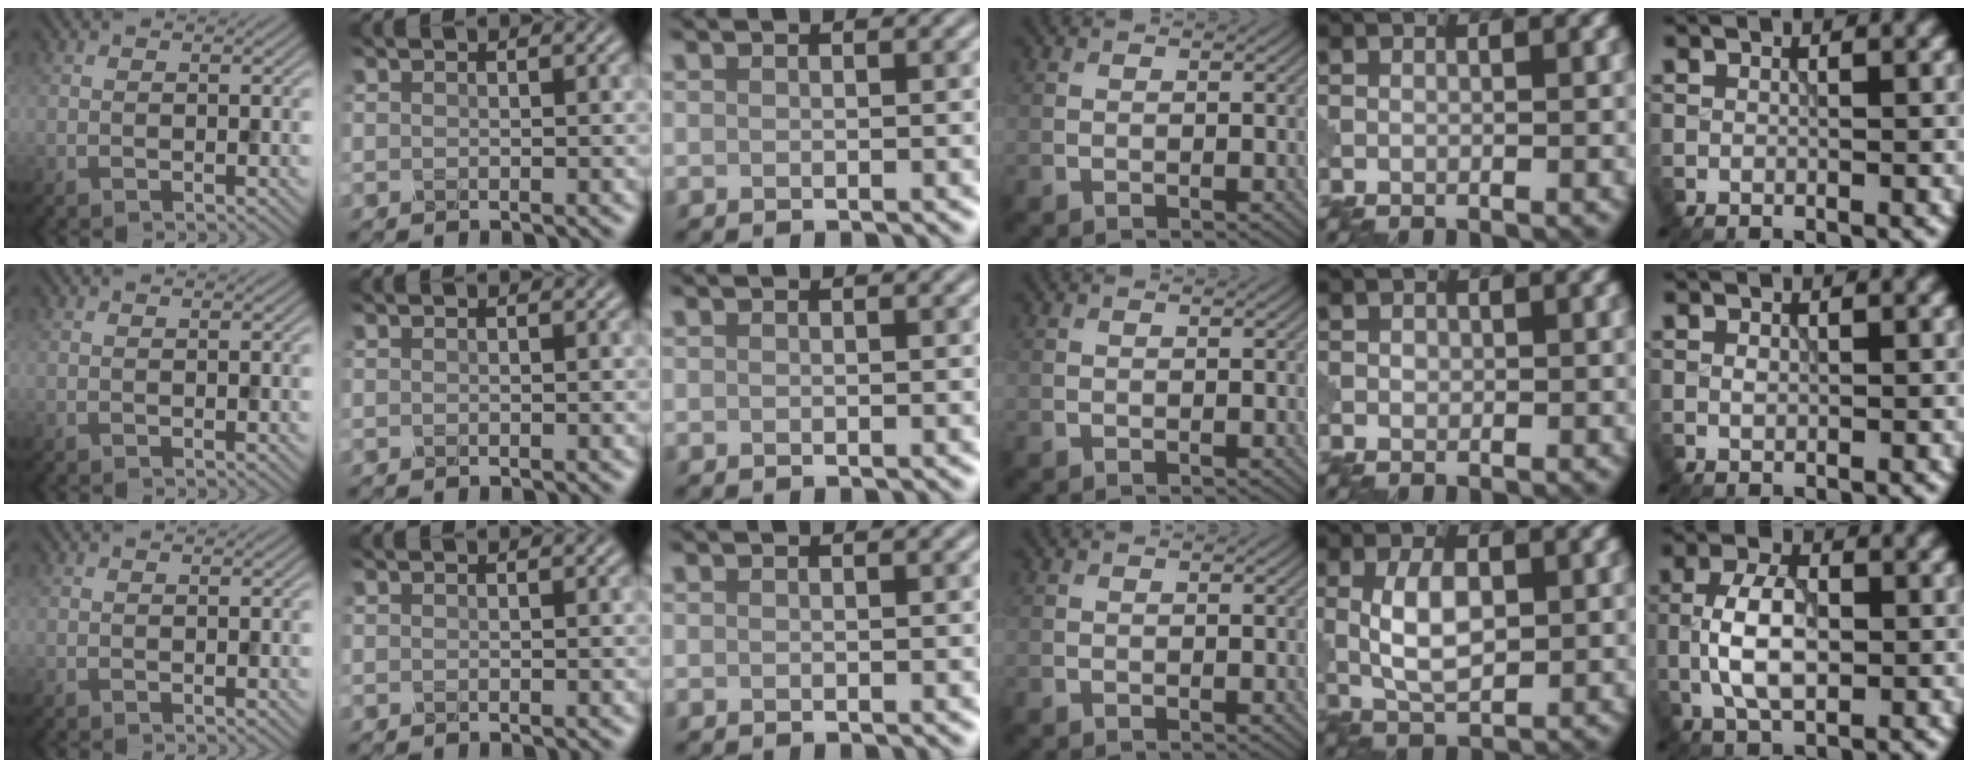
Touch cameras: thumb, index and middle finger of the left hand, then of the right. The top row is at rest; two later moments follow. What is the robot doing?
{"motion": "close", "object": "eyeshadow palette"}